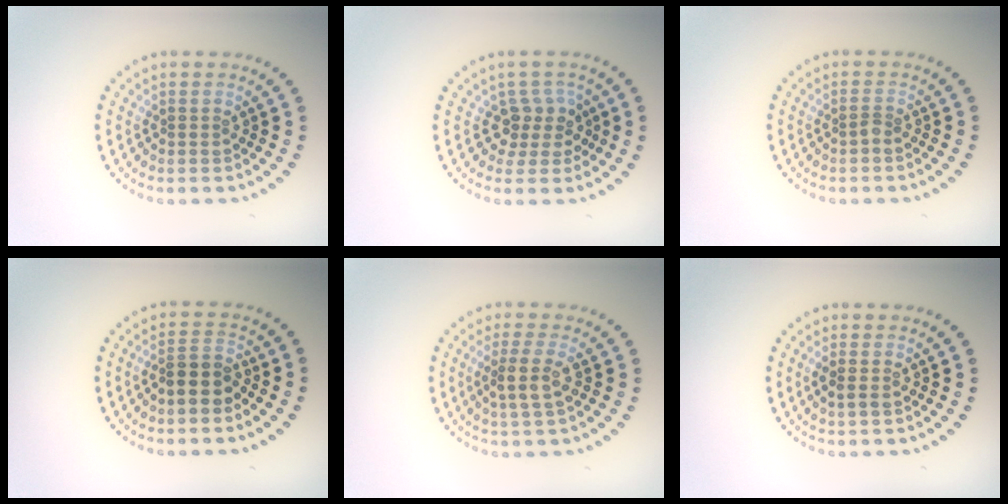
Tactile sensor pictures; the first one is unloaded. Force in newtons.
{"total": 2.7, "press": 2.2, "slide": 1.6}
{"total": 0.8, "press": 0.6, "slide": 0.6}
{"total": 2.6, "press": 2.3, "slide": 1.2}
{"total": 2.7, "press": 2.3, "slide": 1.4}
{"total": 0.9, "press": 0.8, "slide": 0.2}